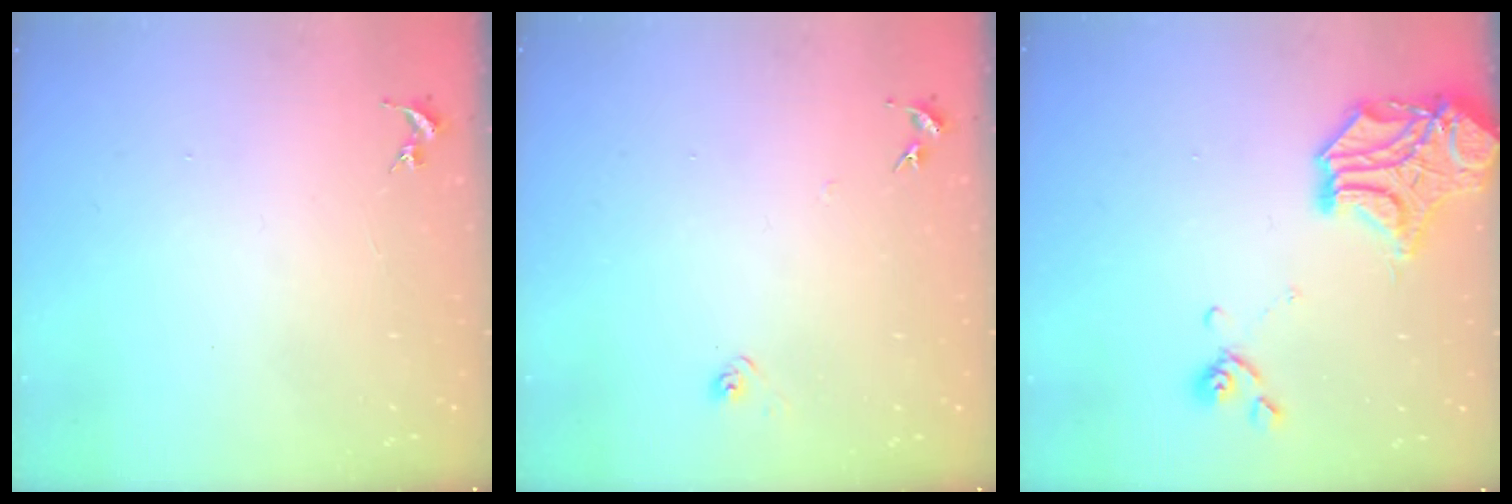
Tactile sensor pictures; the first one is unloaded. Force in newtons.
{"total": 5.0, "press": 5.0, "slide": 0.7}
{"total": 15.9, "press": 15.6, "slide": 2.9}